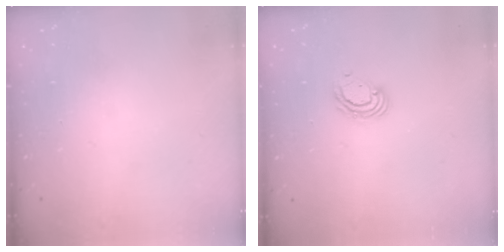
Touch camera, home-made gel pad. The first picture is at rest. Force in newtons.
{"total": 5.6, "press": 5.6, "slide": 0.4}